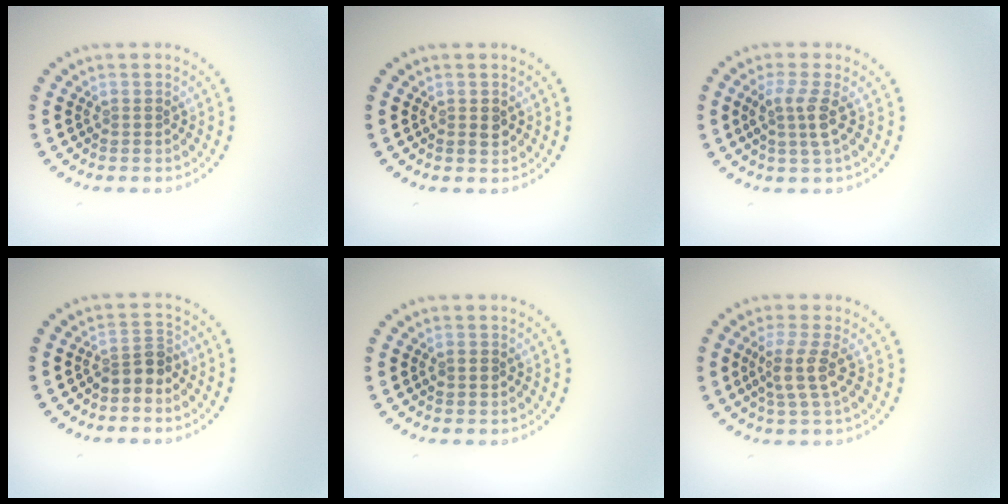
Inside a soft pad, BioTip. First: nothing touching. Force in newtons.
{"total": 1.2, "press": 1.2, "slide": 0.2}
{"total": 2.5, "press": 2.0, "slide": 1.5}
{"total": 2.3, "press": 1.9, "slide": 1.4}
{"total": 1.0, "press": 1.0, "slide": 0.1}
{"total": 2.9, "press": 2.4, "slide": 1.7}